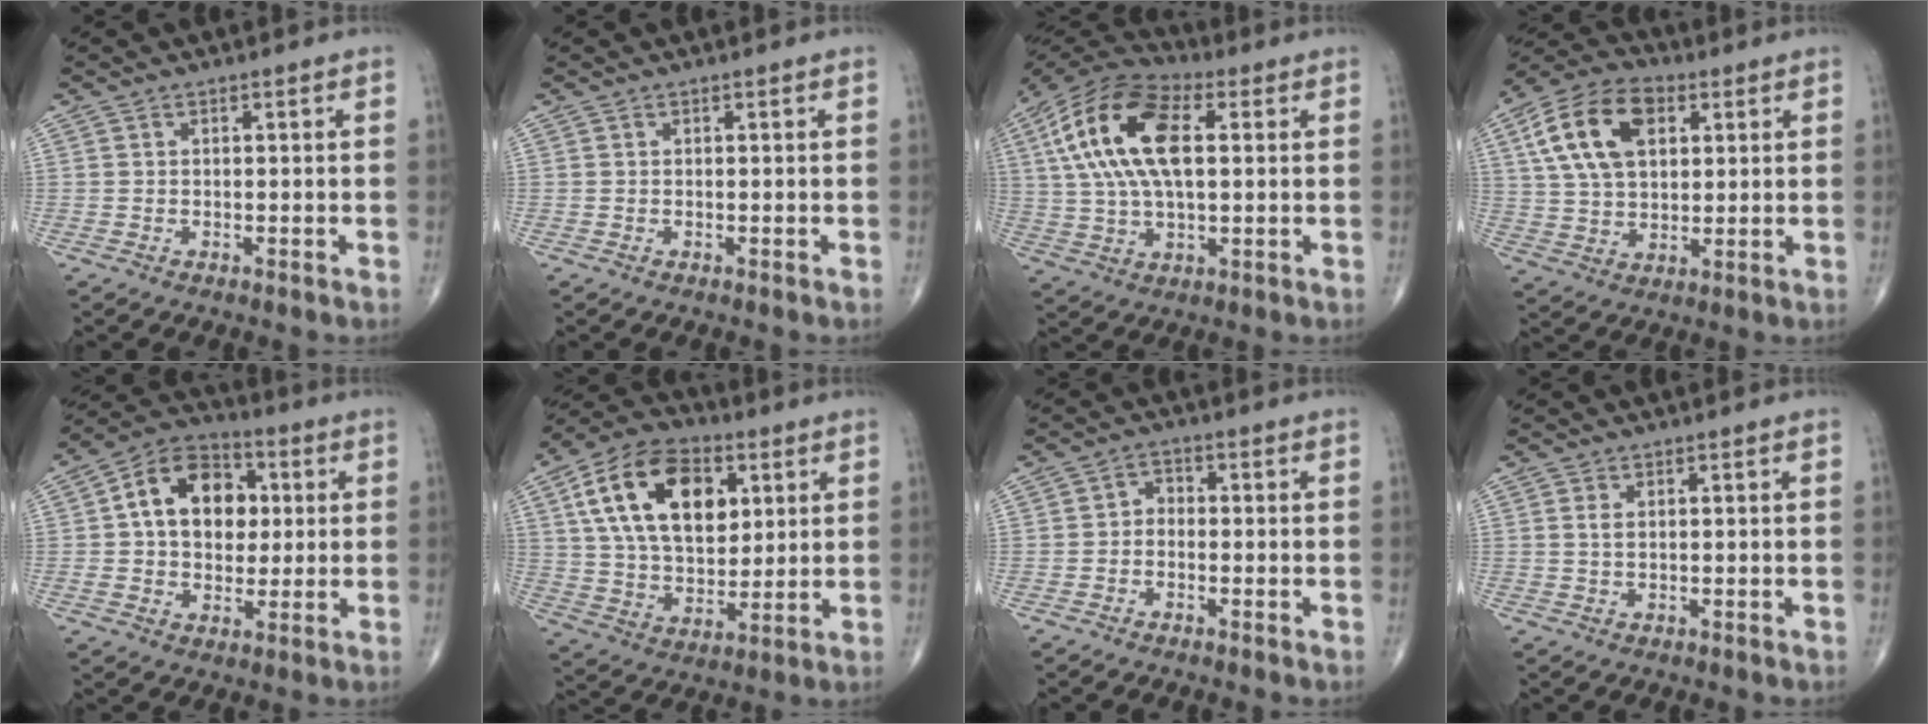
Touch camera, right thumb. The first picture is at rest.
{"total": 0.0}
{"total": 19.1, "force": [4.1, 9.5, 16.0], "torque": [-0.317, 0.015, 0.066]}
{"total": 15.7, "force": [5.2, 9.6, 11.4], "torque": [-0.201, 0.006, 0.094]}
{"total": 15.3, "force": [2.6, 10.8, 10.5], "torque": [-0.129, 0.013, 0.035]}
{"total": 20.5, "force": [6.7, 12.5, 14.8], "torque": [-0.235, -0.011, 0.115]}
{"total": 2.4, "force": [-0.6, 1.9, 1.3], "torque": [-0.007, 0.014, -0.022]}
{"total": 1.3, "force": [0.4, 0.7, 1.1], "torque": [-0.024, 0.003, 0.012]}